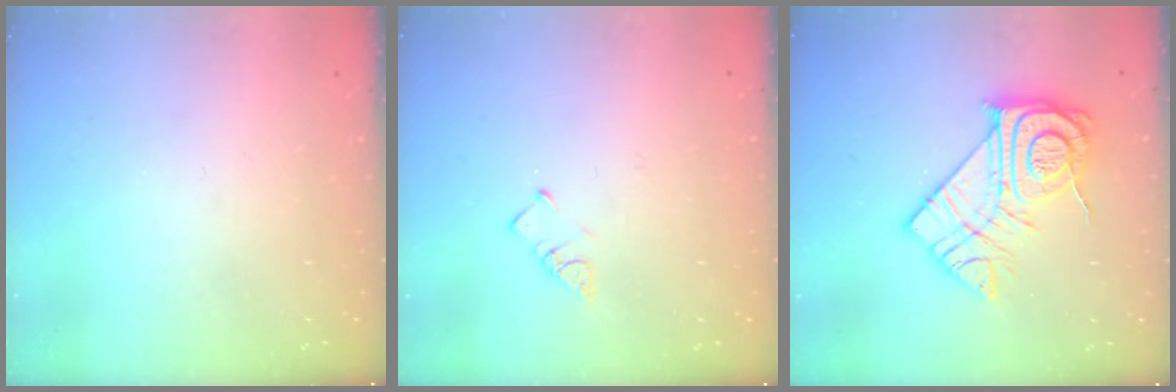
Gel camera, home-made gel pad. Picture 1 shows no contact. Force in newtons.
{"total": 2.7, "press": 2.7, "slide": 0.4}
{"total": 18.3, "press": 18.2, "slide": 1.6}